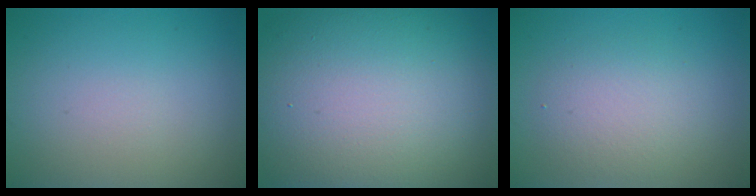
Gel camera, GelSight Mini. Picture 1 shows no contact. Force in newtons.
{"total": 17.3, "press": 17.3, "slide": 0.9}
{"total": 3.3, "press": 3.3, "slide": 0.1}